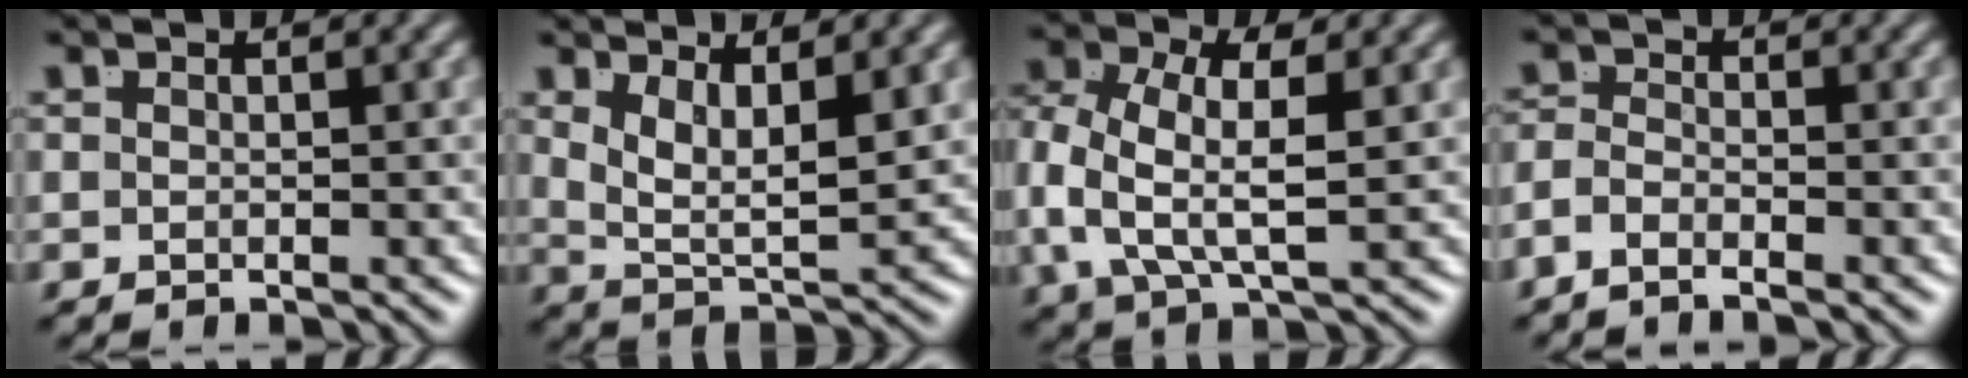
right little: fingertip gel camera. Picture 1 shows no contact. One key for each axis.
{"total": 4.8, "fx": 1.1, "fy": 2.8, "fz": 3.7, "tx": -0.080, "ty": -0.020, "tz": 0.021}
{"total": 6.0, "fx": 0.1, "fy": 3.5, "fz": 4.9, "tx": -0.120, "ty": -0.029, "tz": 0.014}
{"total": 2.4, "fx": -1.9, "fy": 1.0, "fz": 1.1, "tx": -0.029, "ty": -0.016, "tz": -0.031}